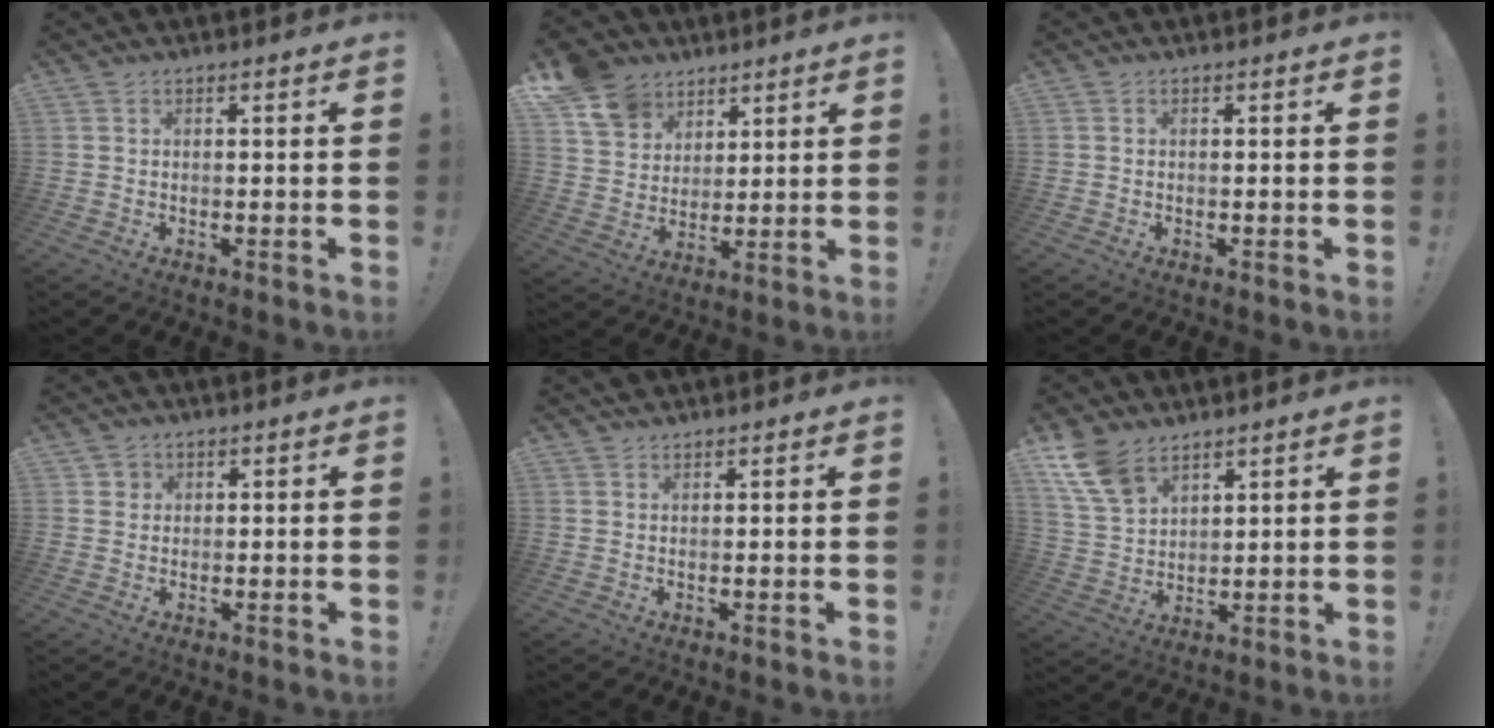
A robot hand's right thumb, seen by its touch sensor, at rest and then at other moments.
{"total": 13.2, "force": [7.9, 9.8, 3.9], "torque": [-0.062, -0.051, 0.156]}
{"total": 0.0}
{"total": 2.2, "force": [0.9, 2.0, 0.3], "torque": [0.005, -0.005, 0.014]}
{"total": 1.2, "force": [1.1, 0.5, 0.1], "torque": [0.000, -0.005, 0.022]}
{"total": 11.7, "force": [7.9, 6.6, 5.6], "torque": [-0.111, -0.035, 0.159]}